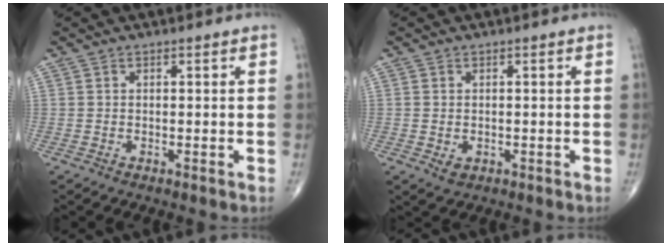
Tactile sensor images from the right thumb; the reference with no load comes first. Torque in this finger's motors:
{"motor_torque": [-0.41, -0.12, -0.23, -0.02, 0.05]}